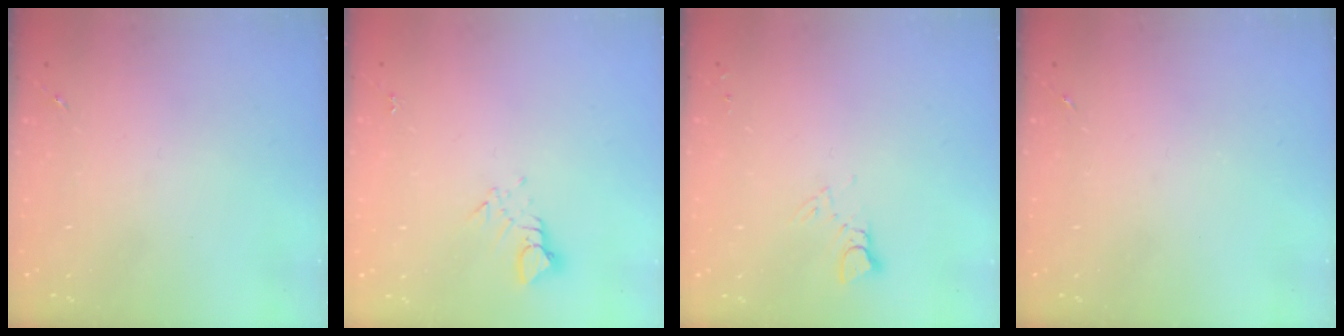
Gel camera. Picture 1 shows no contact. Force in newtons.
{"total": 3.2, "press": 3.2, "slide": 0.2}
{"total": 4.1, "press": 4.1, "slide": 0.4}
{"total": 0.0}